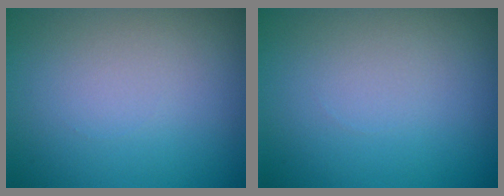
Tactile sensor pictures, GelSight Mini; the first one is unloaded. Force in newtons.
{"total": 0.0}